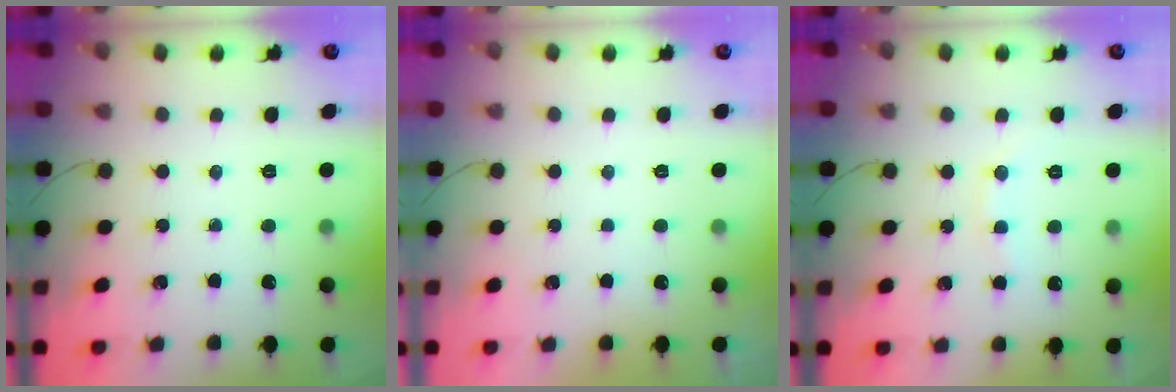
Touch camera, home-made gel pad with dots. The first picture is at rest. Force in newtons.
{"total": 2.8, "press": 2.8, "slide": 0.1}
{"total": 5.9, "press": 5.8, "slide": 1.2}